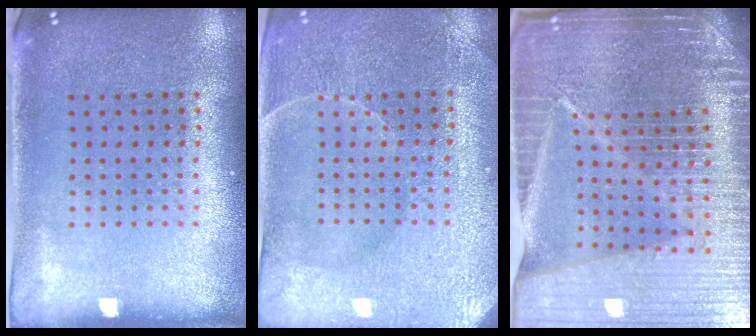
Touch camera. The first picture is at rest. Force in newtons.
{"total": 3.5, "press": 3.5, "slide": 0.6}
{"total": 7.0, "press": 6.0, "slide": 3.7}